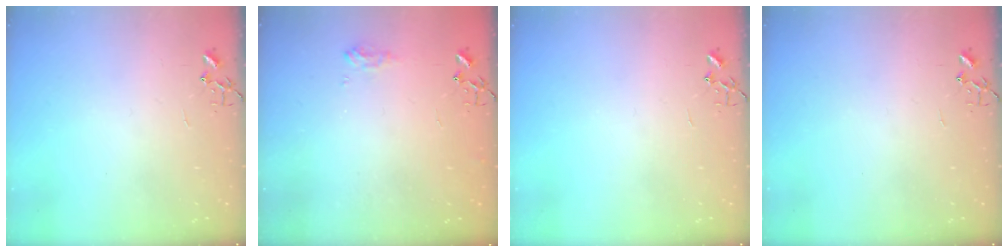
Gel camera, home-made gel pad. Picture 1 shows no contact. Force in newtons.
{"total": 7.4, "press": 7.3, "slide": 0.9}
{"total": 0.0}
{"total": 0.0}